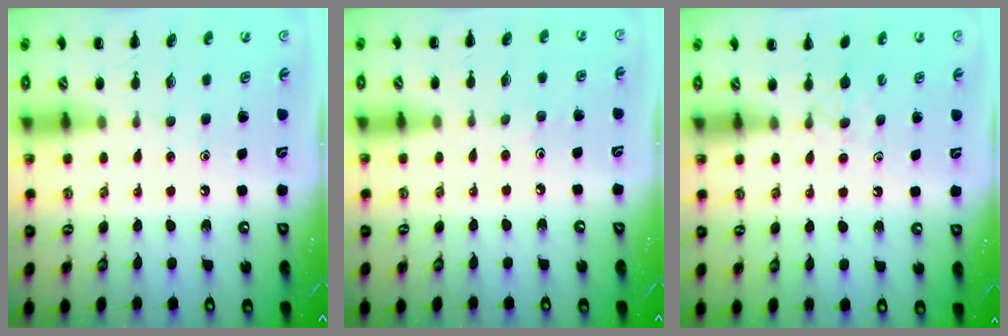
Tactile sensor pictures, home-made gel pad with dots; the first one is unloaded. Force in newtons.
{"total": 2.4, "press": 2.2, "slide": 1.0}
{"total": 3.6, "press": 3.4, "slide": 1.2}